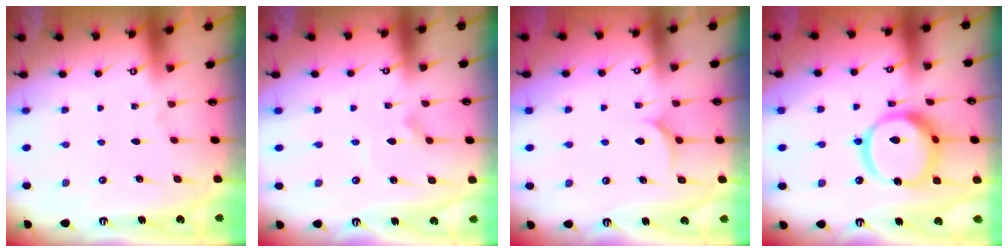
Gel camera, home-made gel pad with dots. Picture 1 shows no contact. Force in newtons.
{"total": 3.0, "press": 3.0, "slide": 0.1}
{"total": 5.8, "press": 5.8, "slide": 0.6}
{"total": 17.5, "press": 17.4, "slide": 2.2}